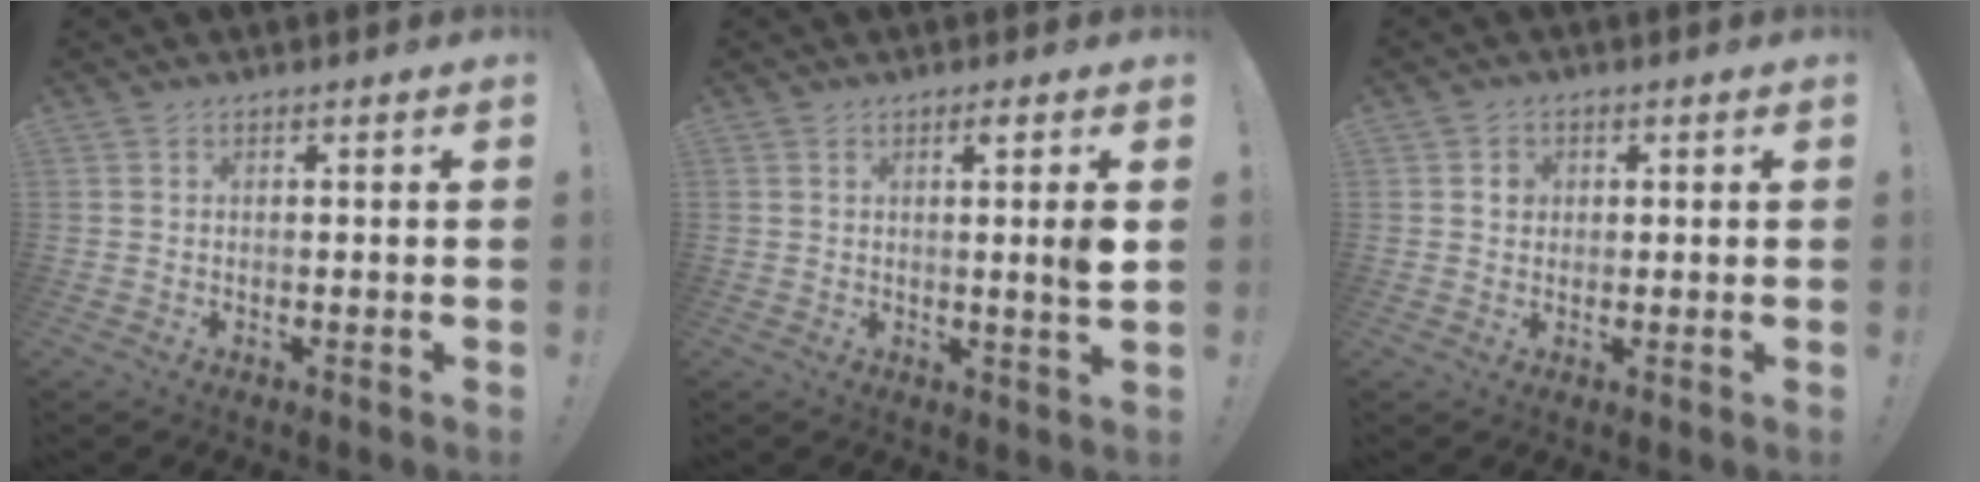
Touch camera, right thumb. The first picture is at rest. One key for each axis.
{"total": 5.0, "fx": 0.7, "fy": -0.8, "fz": 4.9, "tx": -0.072, "ty": -0.012, "tz": 0.004}
{"total": 2.6, "fx": 0.4, "fy": 2.4, "fz": 0.9, "tx": -0.005, "ty": 0.000, "tz": 0.004}